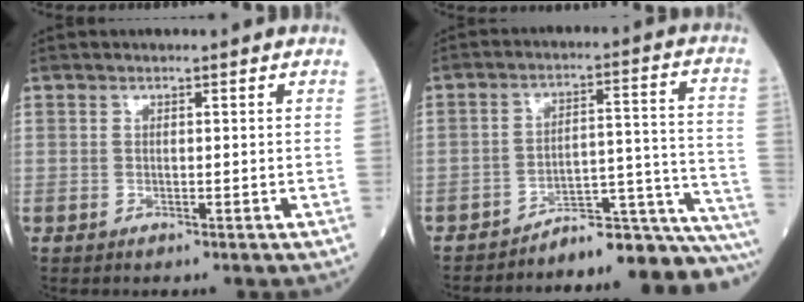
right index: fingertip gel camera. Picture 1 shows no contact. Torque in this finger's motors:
{"motor_torque": [-0.09, -0.91, 0.16, 0.01]}